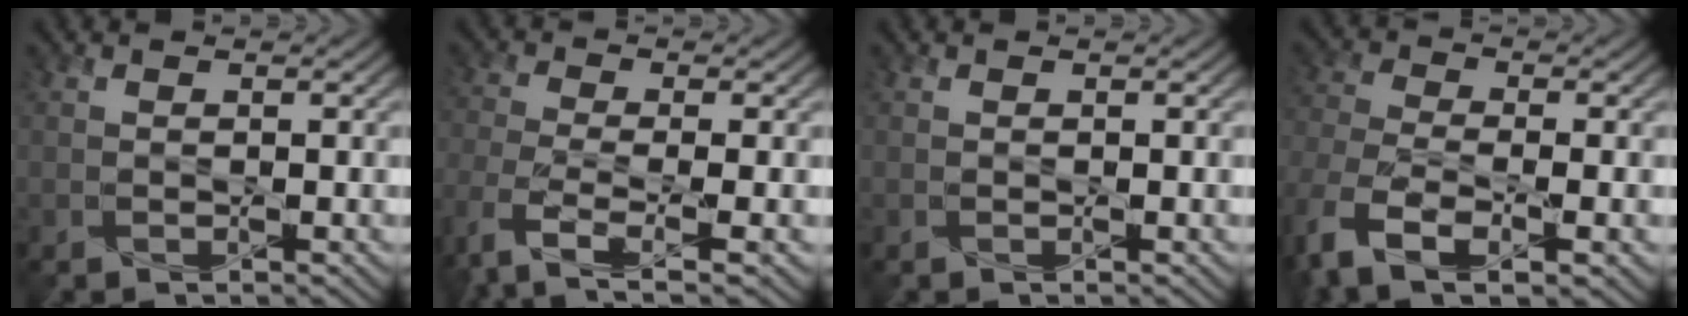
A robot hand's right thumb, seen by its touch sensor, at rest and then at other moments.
{"total": 7.9, "force": [-4.5, 2.8, 5.9], "torque": [-0.136, -0.018, -0.092]}
{"total": 0.0}
{"total": 9.3, "force": [-4.8, 4.3, 6.7], "torque": [-0.151, -0.016, -0.099]}